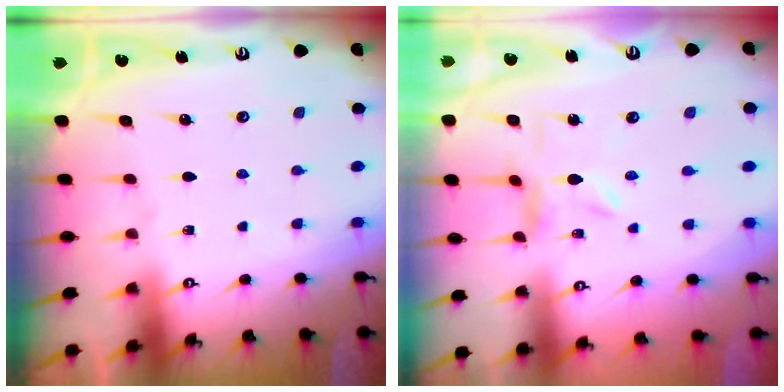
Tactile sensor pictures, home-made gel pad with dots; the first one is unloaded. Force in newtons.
{"total": 2.2, "press": 2.2, "slide": 0.2}